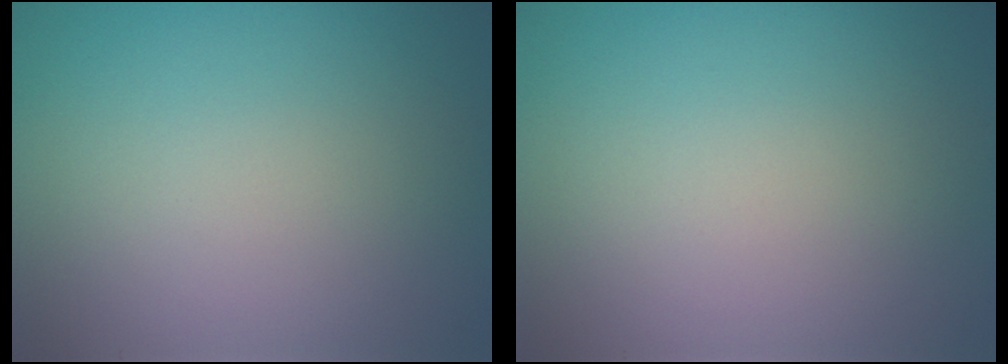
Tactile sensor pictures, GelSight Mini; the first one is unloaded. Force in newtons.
{"total": 0.0}